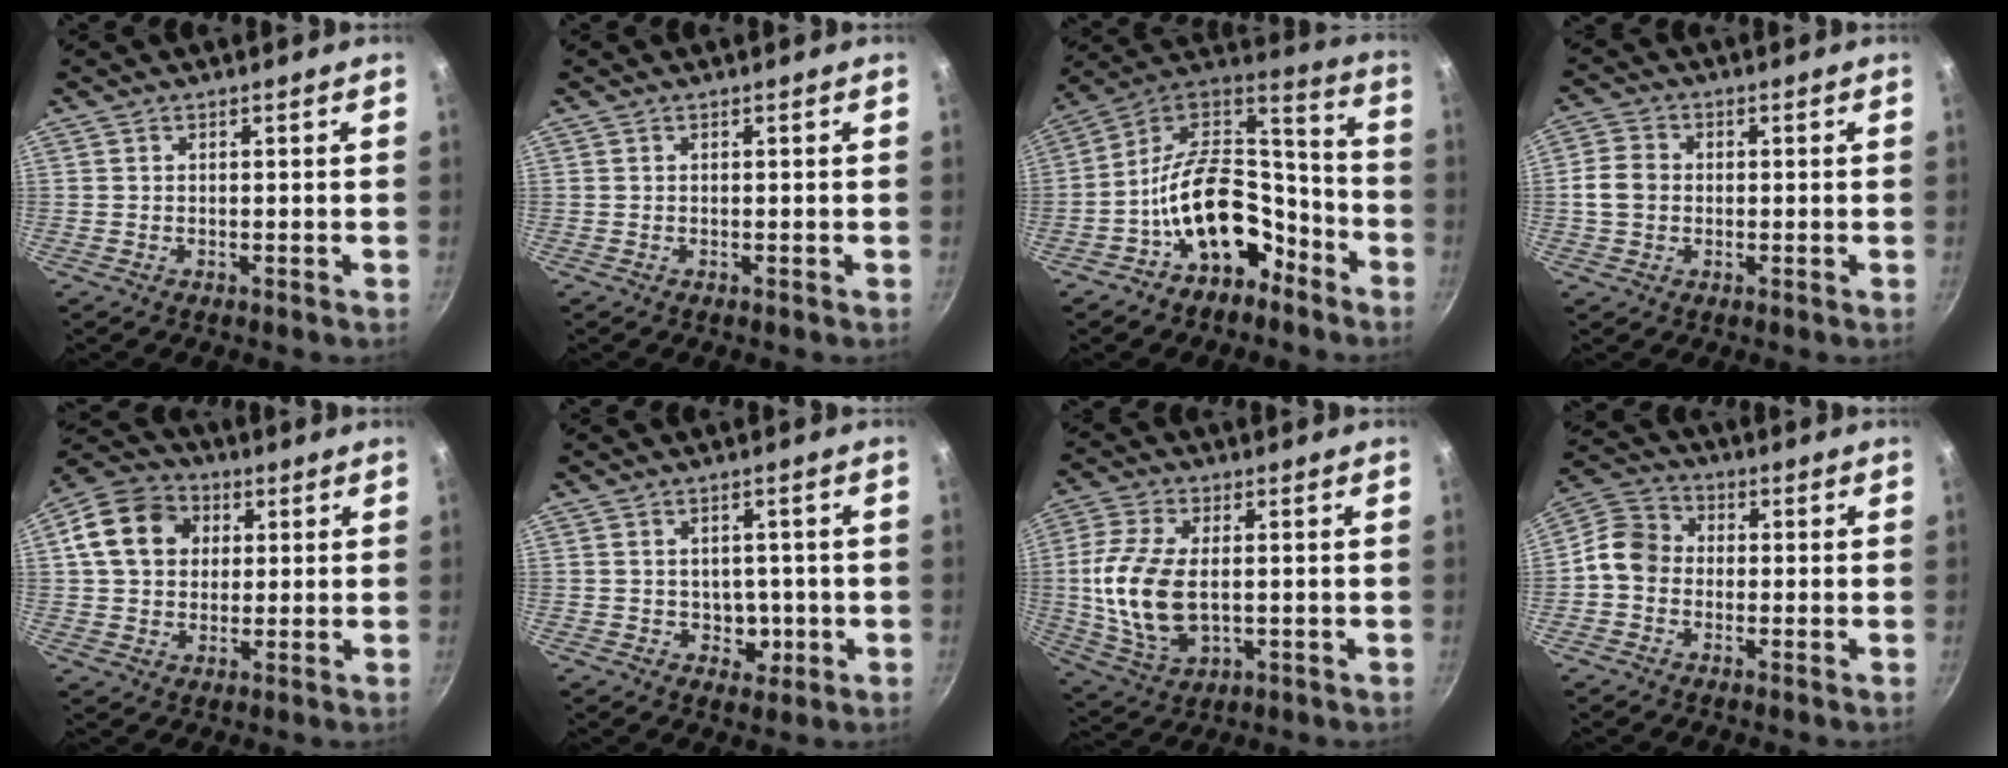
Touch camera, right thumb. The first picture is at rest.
{"total": 0.0}
{"total": 19.3, "force": [-8.4, 12.2, 12.3], "torque": [-0.163, 0.095, -0.139]}
{"total": 5.5, "force": [-0.2, 4.6, 3.0], "torque": [-0.043, 0.011, -0.012]}
{"total": 13.1, "force": [3.0, 10.6, 7.0], "torque": [-0.104, 0.016, 0.037]}
{"total": 4.3, "force": [-0.5, 3.6, 2.2], "torque": [0.000, 0.003, -0.001]}
{"total": 14.0, "force": [-0.1, 7.9, 11.5], "torque": [-0.232, -0.002, 0.002]}
{"total": 7.6, "force": [-1.1, 6.5, 3.8], "torque": [-0.047, 0.024, -0.045]}